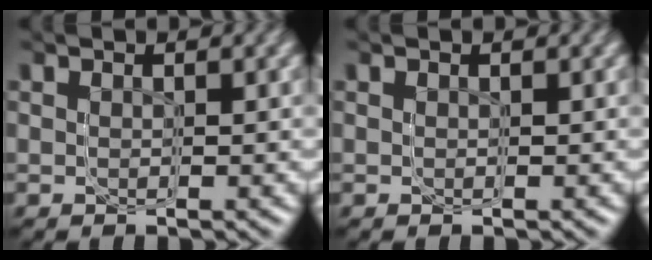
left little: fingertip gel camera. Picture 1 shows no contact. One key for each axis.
{"total": 0.0}